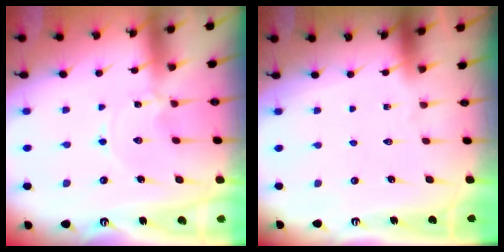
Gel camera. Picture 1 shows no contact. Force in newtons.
{"total": 0.0}